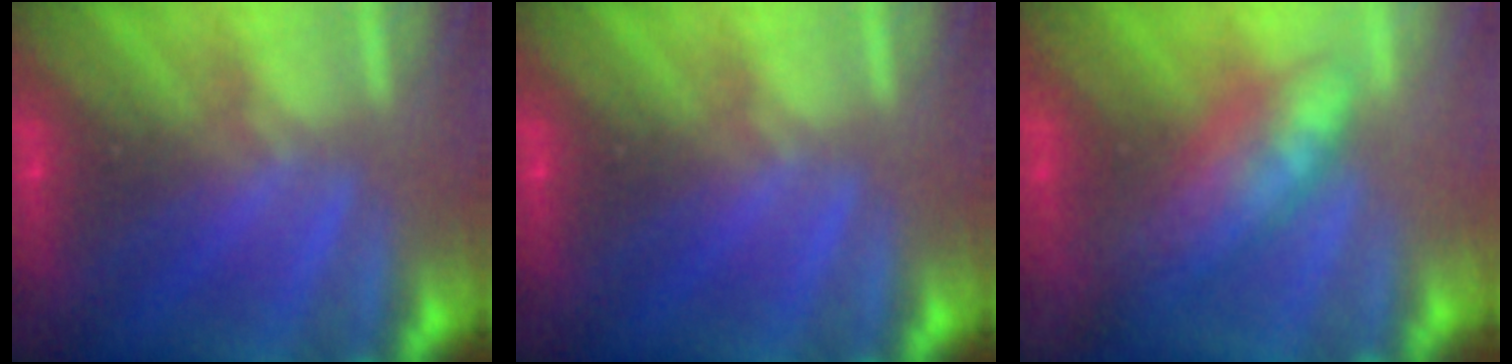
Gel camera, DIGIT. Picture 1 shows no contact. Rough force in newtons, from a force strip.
{"total": 0.0}
{"total": 7.4}